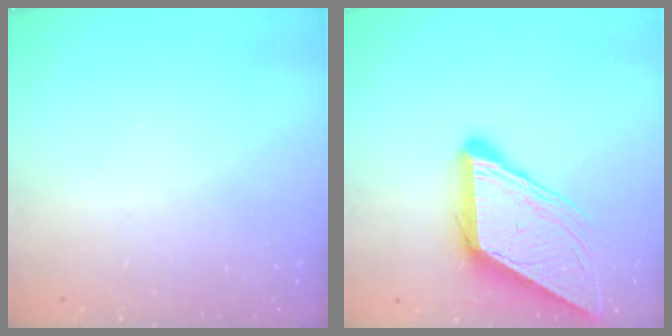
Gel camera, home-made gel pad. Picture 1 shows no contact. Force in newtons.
{"total": 11.8, "press": 11.7, "slide": 1.2}